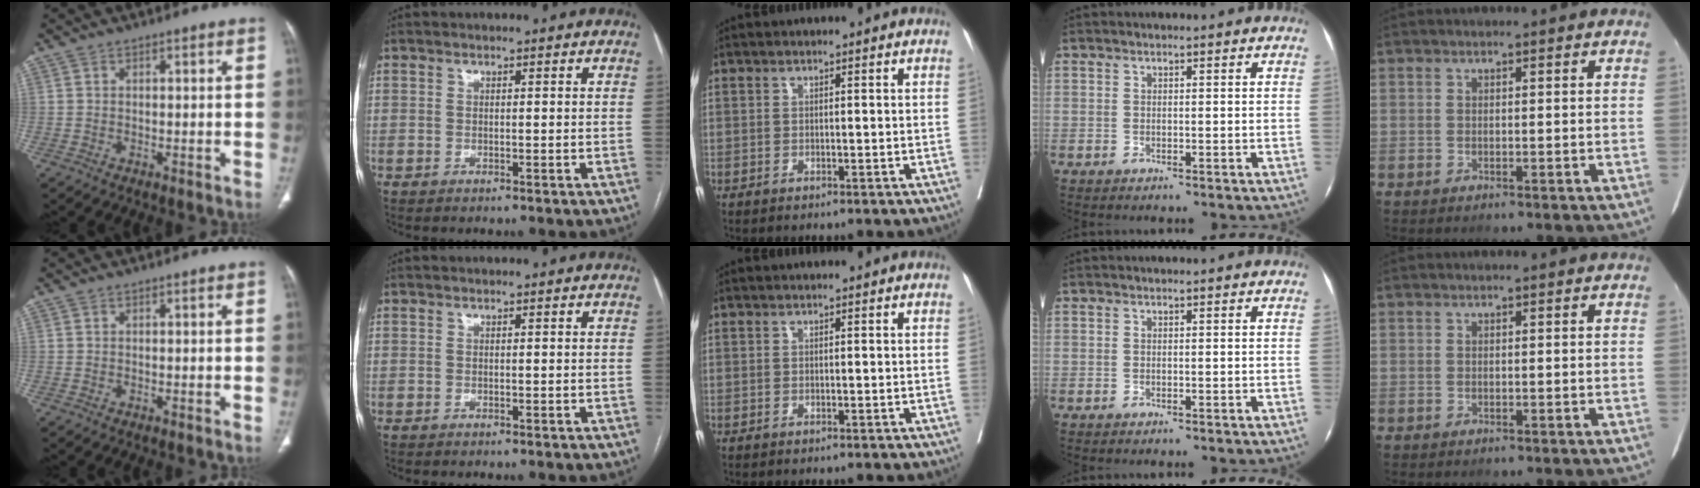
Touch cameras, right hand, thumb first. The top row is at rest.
{}